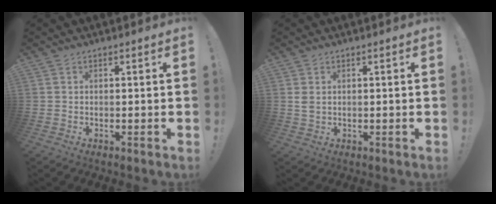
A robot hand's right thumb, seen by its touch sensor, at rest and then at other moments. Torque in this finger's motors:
{"motor_torque": [0.42, 0.61, 0.02, 0.17, 0.00]}